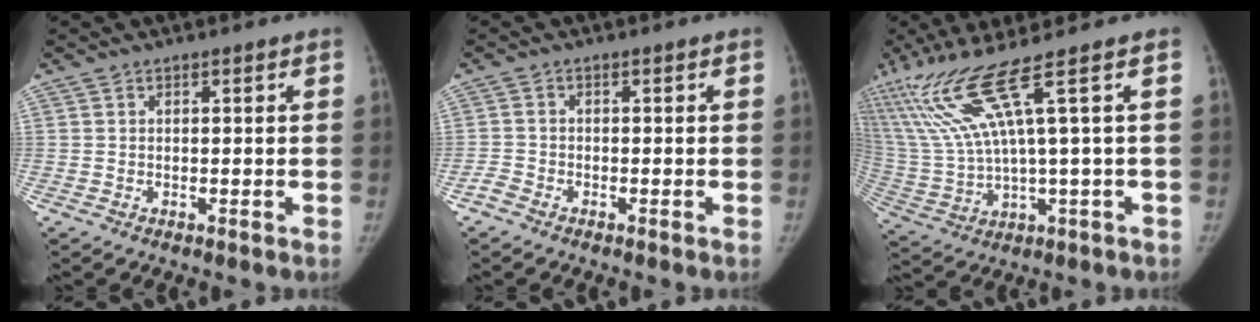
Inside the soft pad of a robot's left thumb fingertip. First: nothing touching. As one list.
[{"total": 2.1, "force": [-1.7, 1.0, 0.7], "torque": [-0.018, 0.003, -0.039]}, {"total": 14.6, "force": [6.8, -0.4, 12.9], "torque": [-0.293, -0.015, 0.146]}]